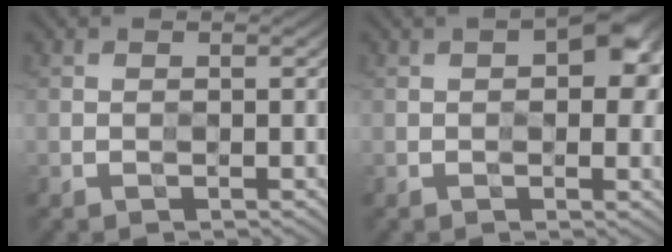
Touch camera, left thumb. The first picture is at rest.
{"total": 6.4, "force": [1.1, 3.3, 5.4], "torque": [-0.063, 0.007, 0.012]}